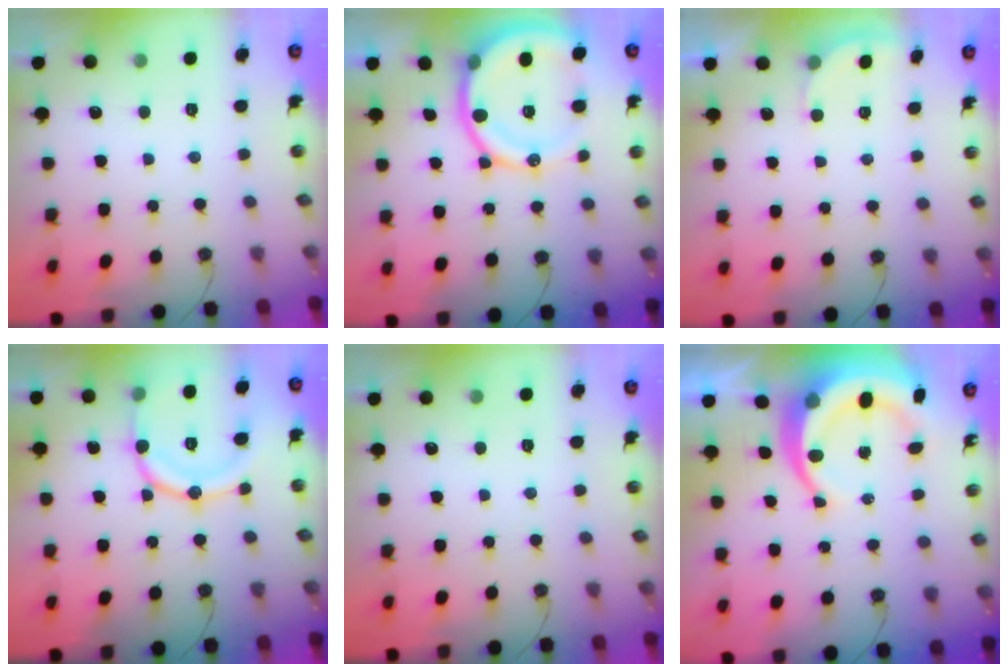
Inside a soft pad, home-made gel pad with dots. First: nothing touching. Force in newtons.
{"total": 16.7, "press": 16.6, "slide": 2.3}
{"total": 2.5, "press": 2.4, "slide": 0.4}
{"total": 15.2, "press": 15.2, "slide": 1.3}
{"total": 0.0}
{"total": 13.3, "press": 13.1, "slide": 2.8}